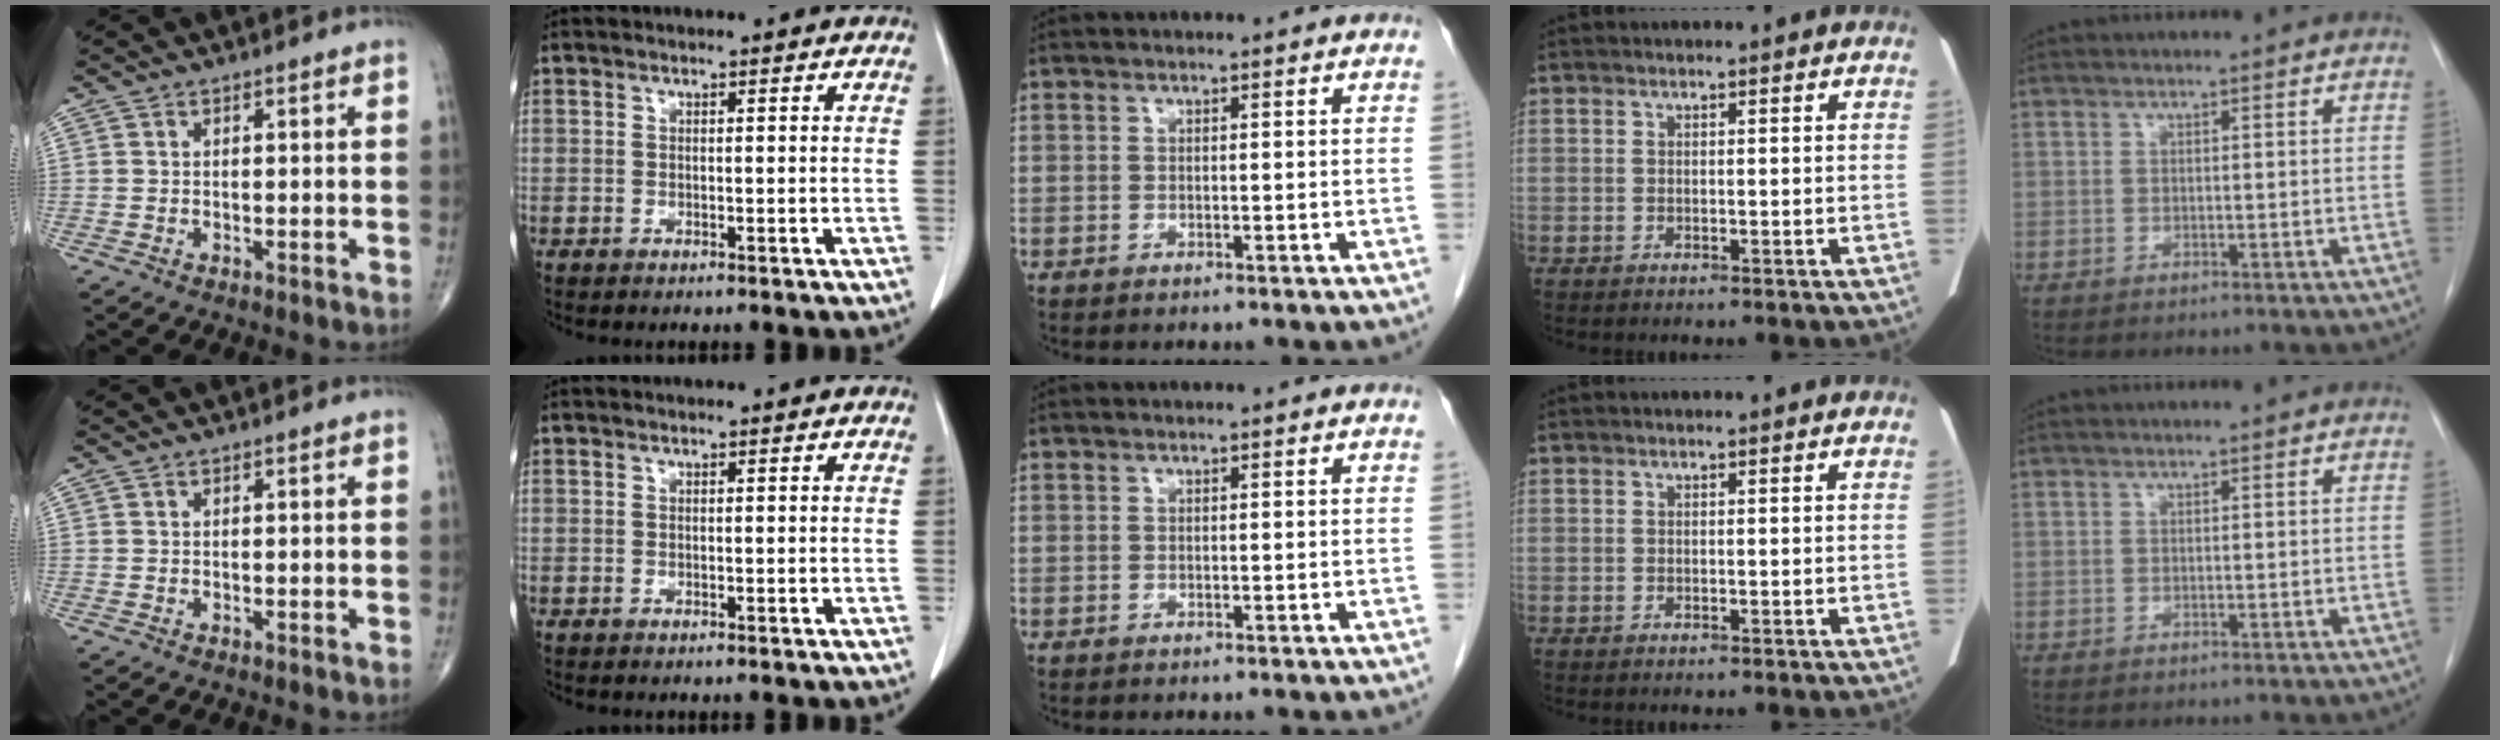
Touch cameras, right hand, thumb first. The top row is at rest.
{}